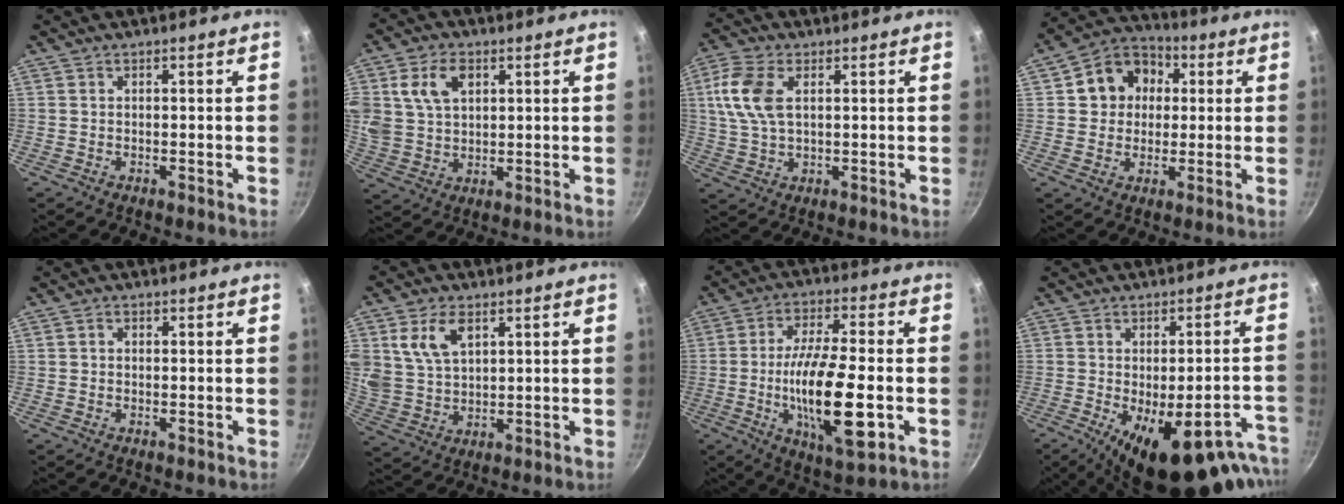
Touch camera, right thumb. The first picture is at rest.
{"total": 10.8, "force": [3.8, 7.5, 6.7], "torque": [-0.112, -0.004, 0.072]}
{"total": 9.7, "force": [2.4, 5.6, 7.6], "torque": [-0.155, 0.007, 0.042]}
{"total": 11.2, "force": [2.2, 9.7, 5.2], "torque": [-0.053, 0.017, 0.021]}
{"total": 1.0, "force": [0.0, 0.8, 0.5], "torque": [-0.009, 0.005, 0.000]}
{"total": 10.0, "force": [4.1, 6.4, 6.5], "torque": [-0.111, -0.015, 0.086]}
{"total": 18.1, "force": [-3.9, 5.5, 16.8], "torque": [-0.303, 0.007, -0.070]}
{"total": 22.4, "force": [-12.9, 8.9, 16.0], "torque": [-0.153, 0.026, -0.168]}